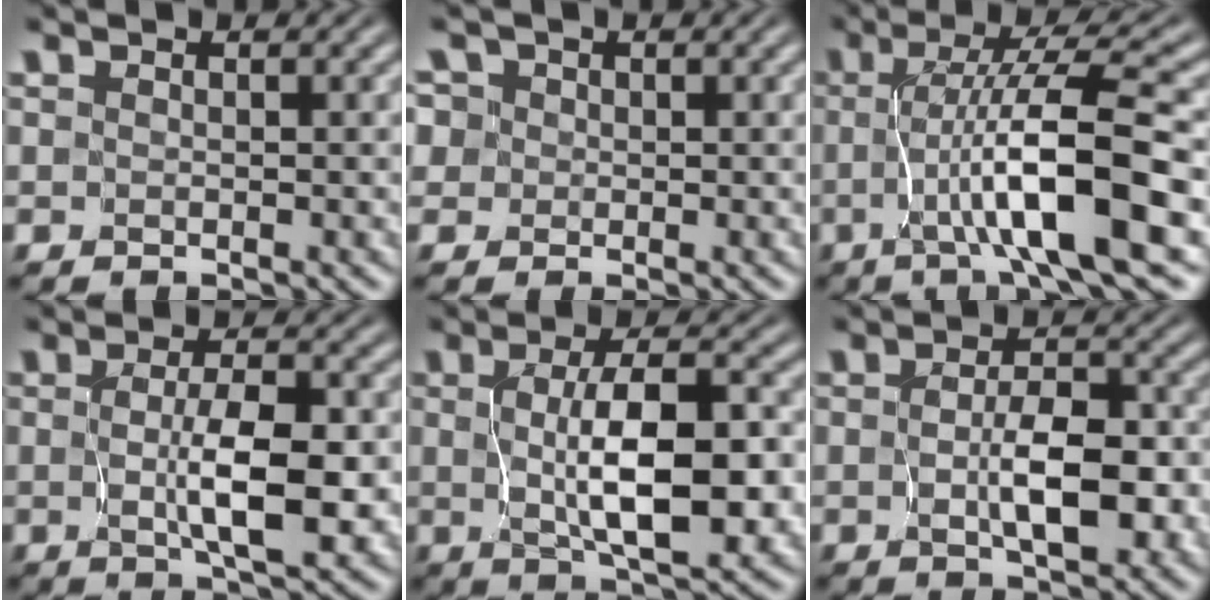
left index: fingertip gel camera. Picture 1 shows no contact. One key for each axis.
{"total": 3.7, "fx": 1.4, "fy": 3.1, "fz": 1.3, "tx": -0.019, "ty": 0.022, "tz": 0.000}
{"total": 9.4, "fx": -1.2, "fy": 1.4, "fz": 9.2, "tx": -0.137, "ty": 0.009, "tz": -0.023}
{"total": 5.0, "fx": -0.5, "fy": 1.5, "fz": 4.7, "tx": -0.086, "ty": -0.007, "tz": -0.005}
{"total": 7.2, "fx": -0.3, "fy": 2.5, "fz": 6.8, "tx": -0.111, "ty": -0.002, "tz": -0.002}
{"total": 4.7, "fx": -0.8, "fy": 2.1, "fz": 4.1, "tx": -0.072, "ty": -0.006, "tz": -0.011}